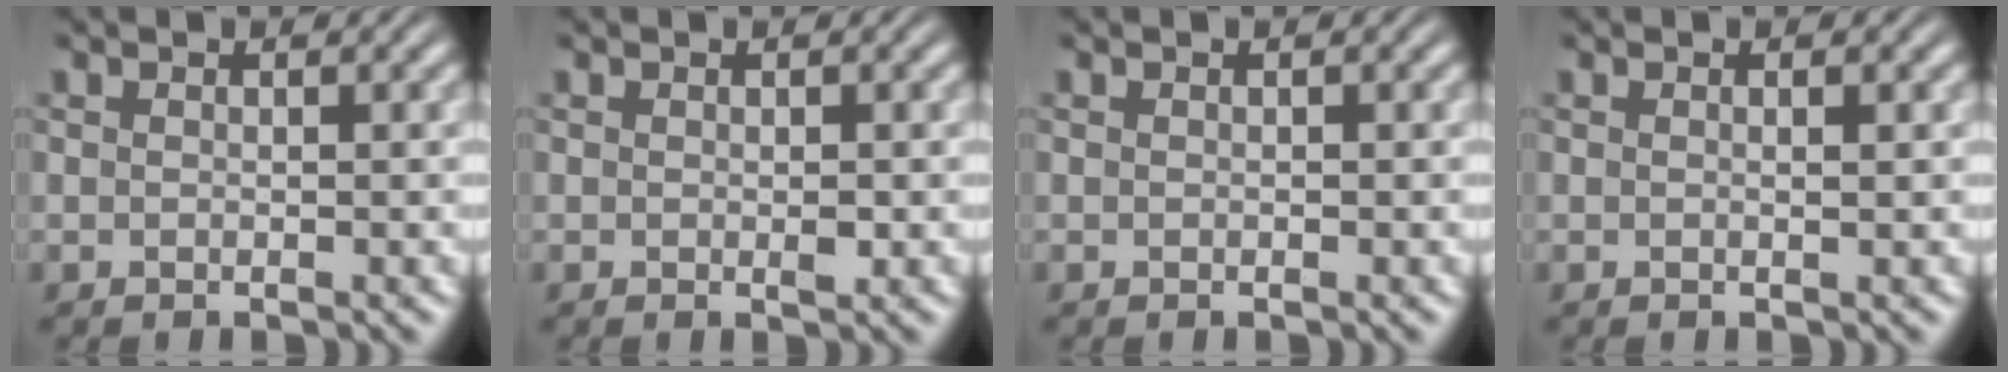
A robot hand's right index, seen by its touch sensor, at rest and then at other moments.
{"total": 0.6, "force": [-0.1, 0.3, 0.5], "torque": [-0.009, -0.004, -0.001]}
{"total": 0.0}
{"total": 0.5, "force": [0.1, -0.2, 0.5], "torque": [-0.006, 0.000, 0.001]}